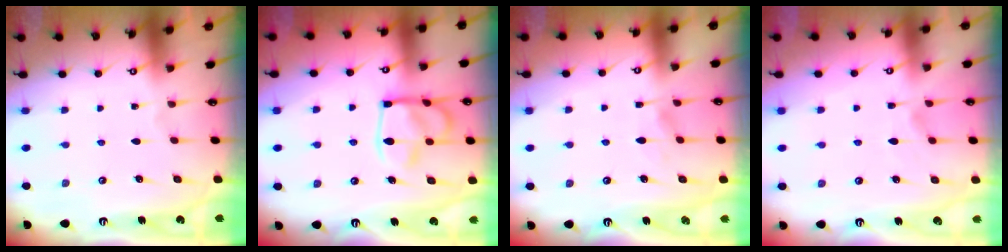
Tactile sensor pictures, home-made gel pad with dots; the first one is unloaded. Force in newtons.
{"total": 16.1, "press": 16.0, "slide": 1.7}
{"total": 4.5, "press": 4.5, "slide": 0.4}
{"total": 2.9, "press": 2.6, "slide": 1.2}